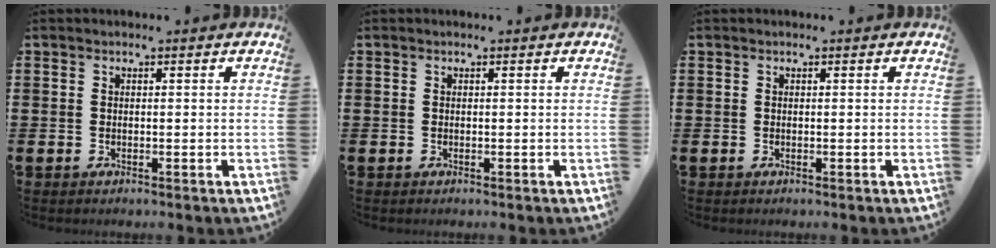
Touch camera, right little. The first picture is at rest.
{"total": 0.0}
{"total": 0.0}